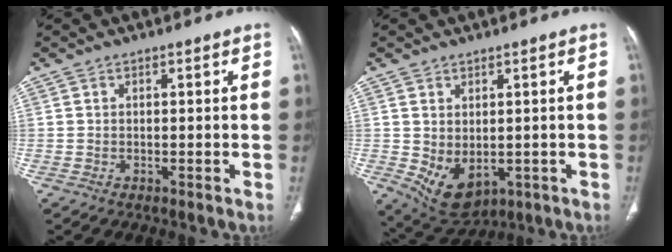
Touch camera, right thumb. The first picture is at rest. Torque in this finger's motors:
{"motor_torque": [-0.62, 0.53, 0.45, 0.55, 0.23]}